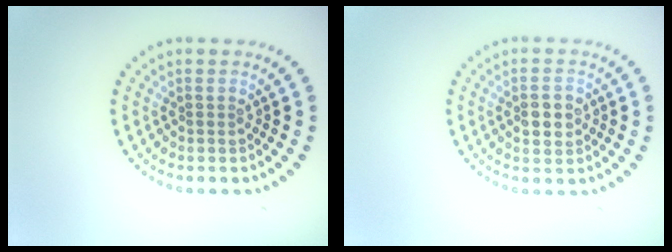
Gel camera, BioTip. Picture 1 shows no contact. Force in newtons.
{"total": 2.4, "press": 2.4, "slide": 0.1}